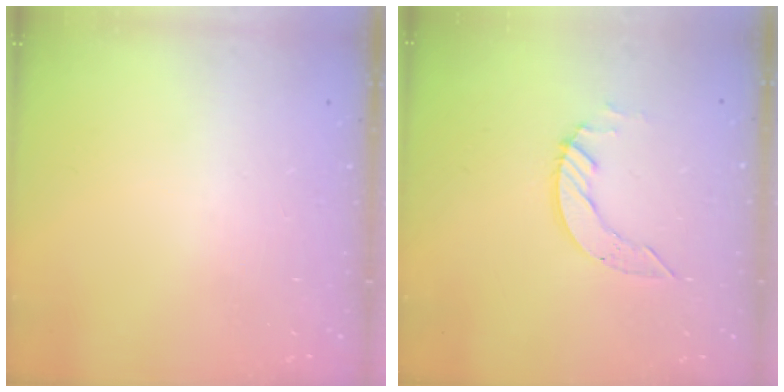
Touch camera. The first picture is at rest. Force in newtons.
{"total": 5.4, "press": 5.4, "slide": 0.1}